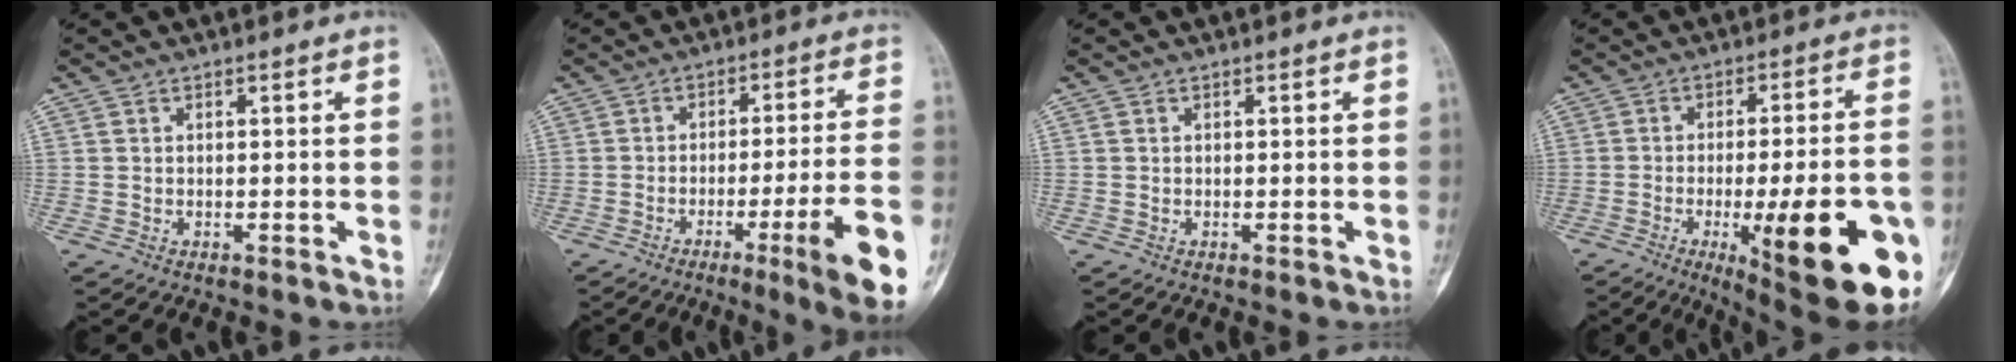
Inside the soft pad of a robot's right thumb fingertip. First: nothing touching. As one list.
[{"total": 14.9, "force": [-6.4, 0.5, 13.4], "torque": [-0.163, 0.008, -0.089]}, {"total": 0.0}, {"total": 23.8, "force": [-7.9, 6.0, 21.7], "torque": [-0.243, 0.000, -0.094]}]